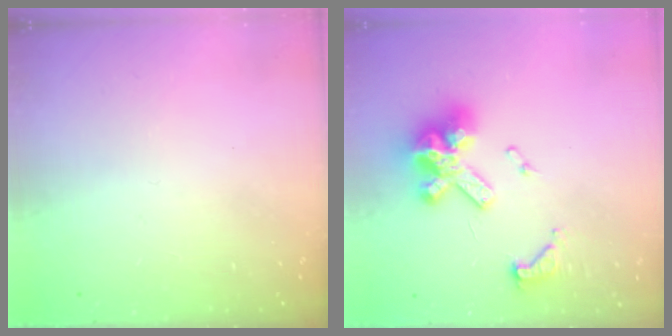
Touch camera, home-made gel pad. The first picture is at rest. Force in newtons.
{"total": 14.9, "press": 14.8, "slide": 1.6}